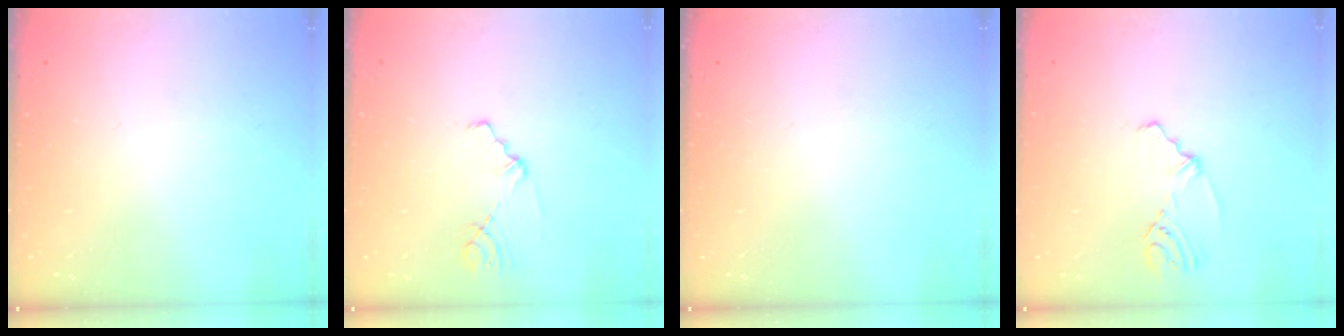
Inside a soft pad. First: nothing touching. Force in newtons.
{"total": 1.1, "press": 1.1, "slide": 0.2}
{"total": 0.0}
{"total": 2.8, "press": 2.3, "slide": 1.5}